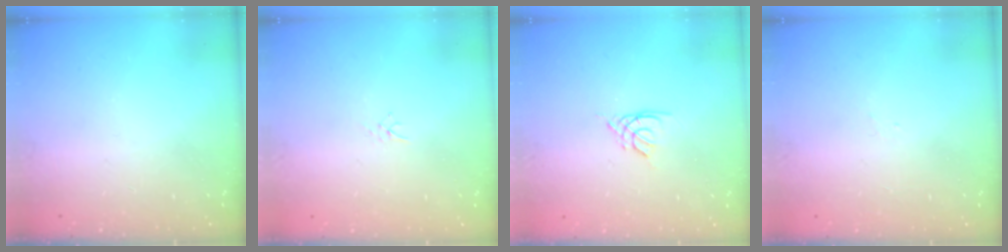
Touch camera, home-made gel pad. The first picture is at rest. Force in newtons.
{"total": 2.0, "press": 2.0, "slide": 0.3}
{"total": 2.6, "press": 2.6, "slide": 0.3}
{"total": 1.6, "press": 1.5, "slide": 0.4}